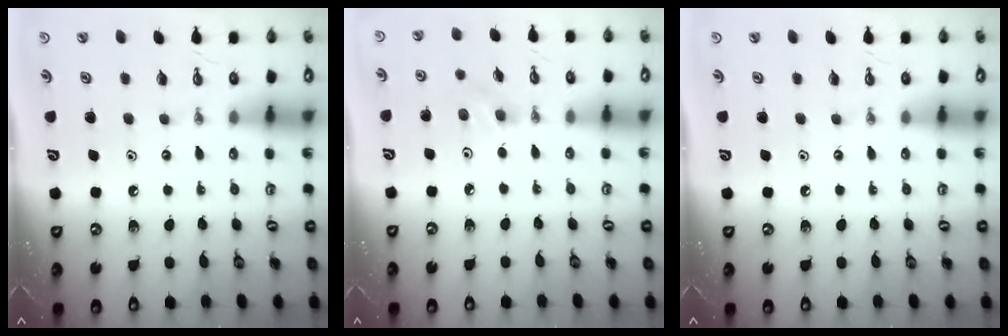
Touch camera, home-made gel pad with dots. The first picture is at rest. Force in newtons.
{"total": 2.1, "press": 2.0, "slide": 0.5}
{"total": 0.0}